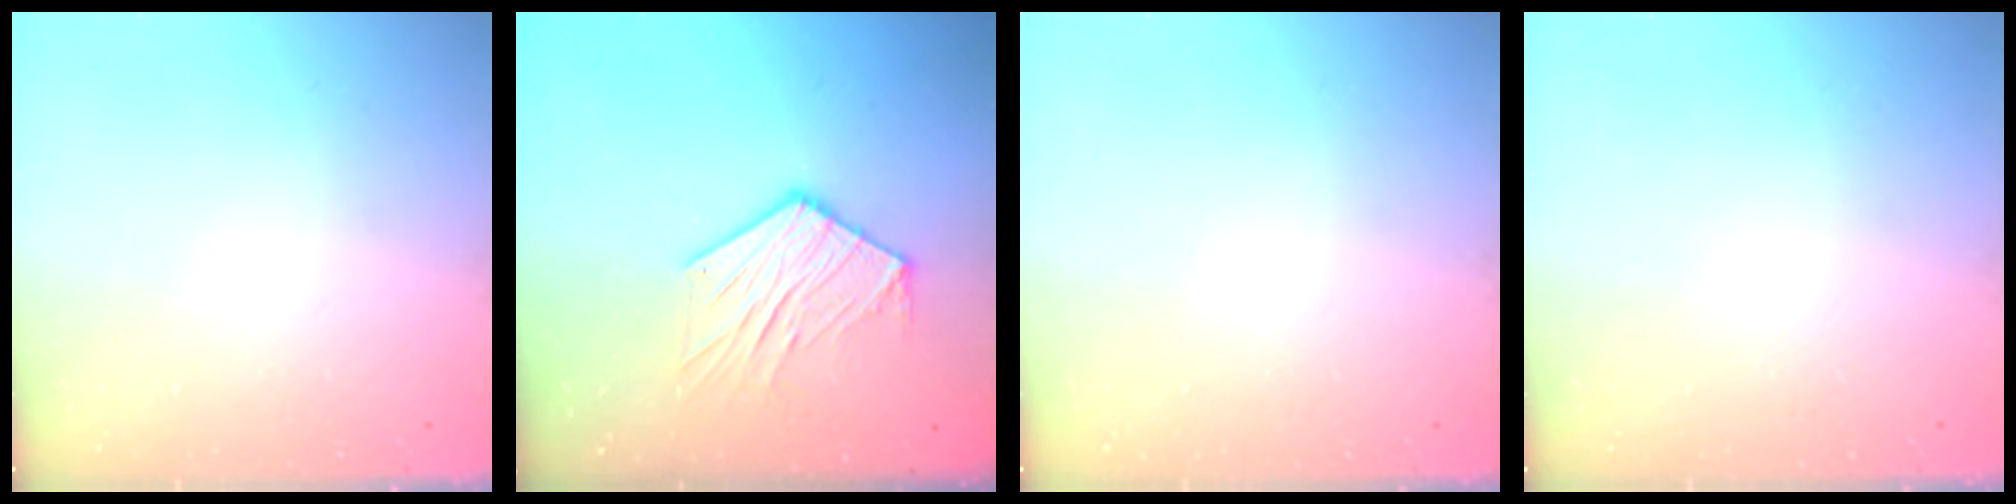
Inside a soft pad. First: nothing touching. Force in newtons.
{"total": 12.2, "press": 12.2, "slide": 1.0}
{"total": 0.0}
{"total": 0.0}